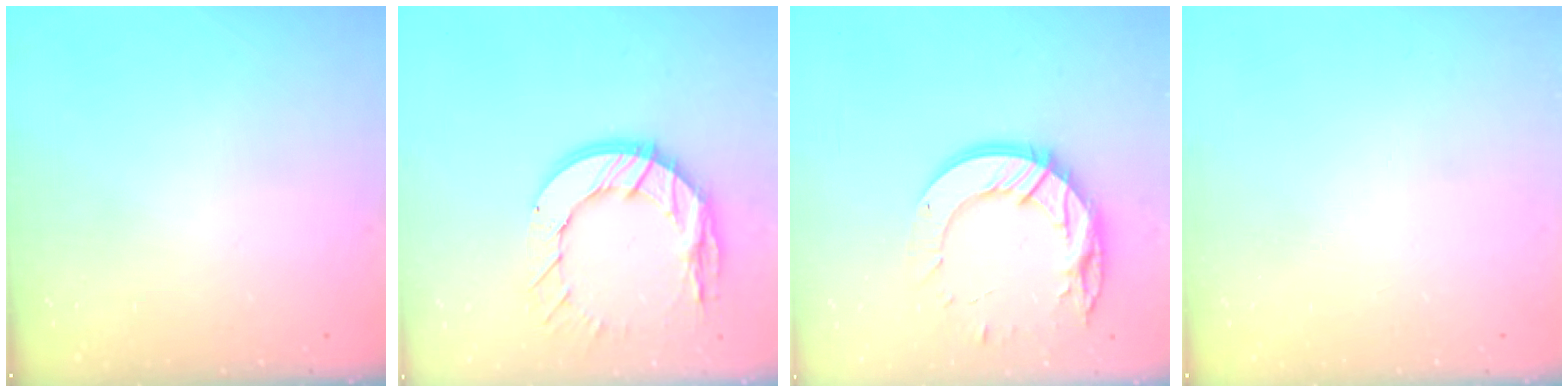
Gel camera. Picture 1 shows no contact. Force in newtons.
{"total": 14.3, "press": 14.2, "slide": 1.4}
{"total": 16.4, "press": 16.4, "slide": 1.4}
{"total": 0.0}